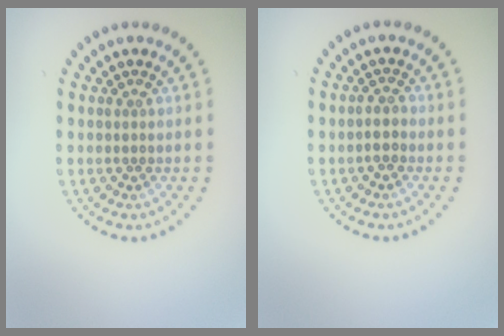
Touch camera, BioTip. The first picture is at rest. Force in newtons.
{"total": 1.4, "press": 1.2, "slide": 0.6}